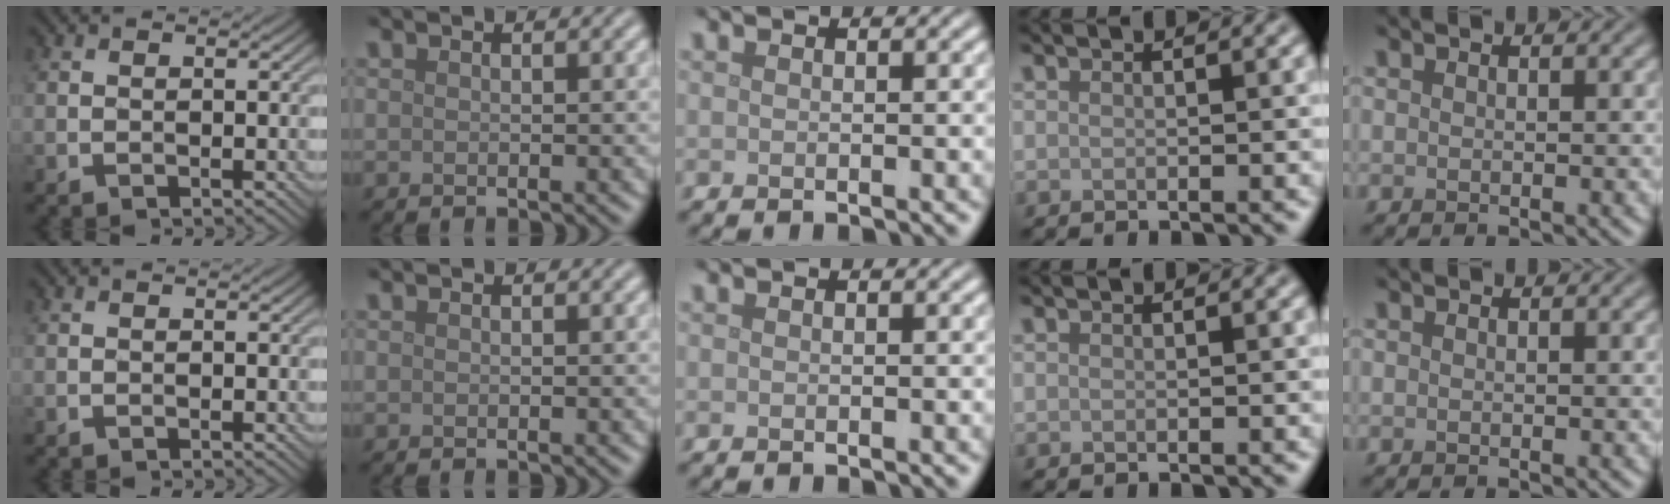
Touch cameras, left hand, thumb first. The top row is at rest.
{}